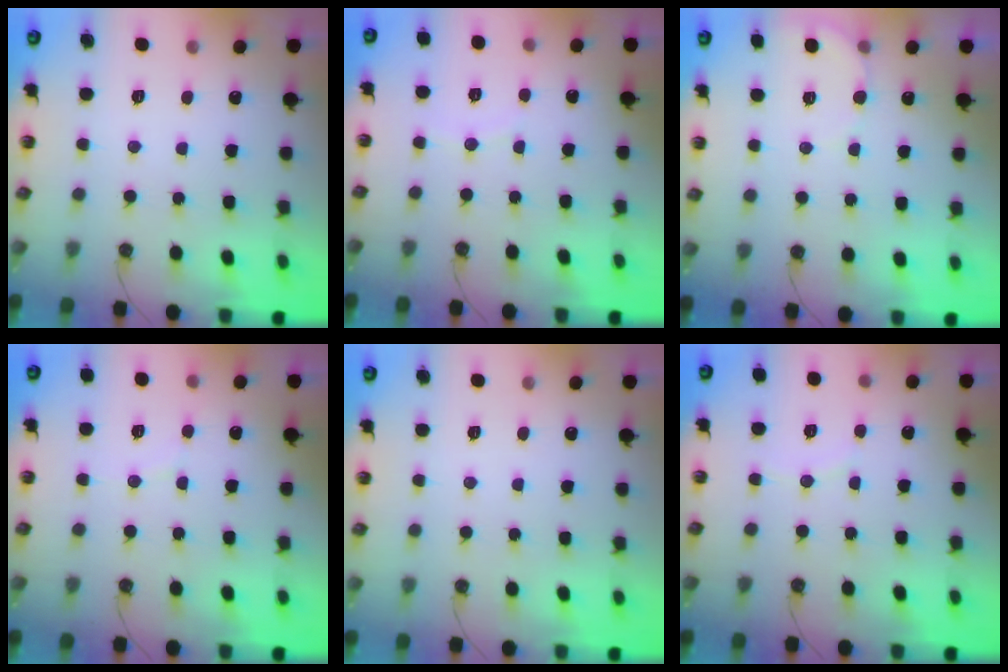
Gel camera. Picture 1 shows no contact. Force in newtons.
{"total": 2.6, "press": 2.6, "slide": 0.3}
{"total": 5.2, "press": 5.1, "slide": 1.0}
{"total": 3.4, "press": 3.4, "slide": 0.2}
{"total": 0.0}
{"total": 4.0, "press": 4.0, "slide": 0.5}